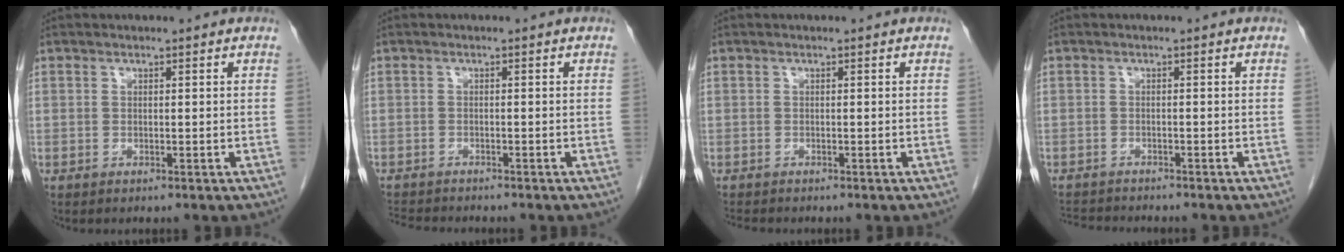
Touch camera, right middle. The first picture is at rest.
{"total": 4.8, "force": [-4.6, 0.6, 1.3], "torque": [-0.020, -0.012, -0.075]}
{"total": 1.9, "force": [-1.7, 0.3, 0.6], "torque": [-0.014, -0.005, -0.025]}
{"total": 5.4, "force": [-5.2, 0.5, 1.3], "torque": [-0.021, -0.011, -0.083]}